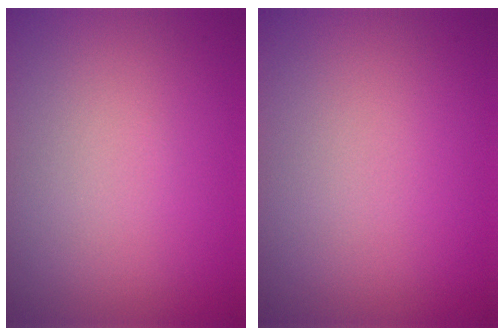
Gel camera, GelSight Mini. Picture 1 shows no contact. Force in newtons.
{"total": 0.0}